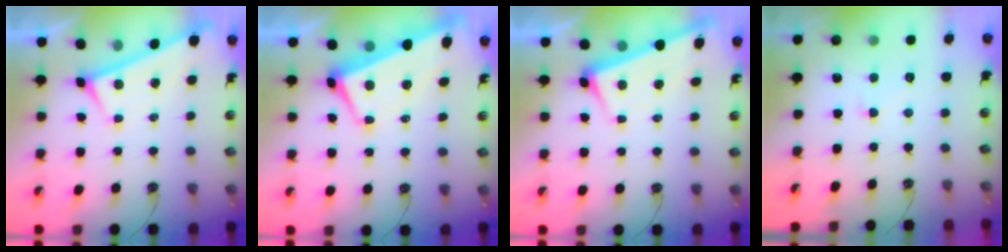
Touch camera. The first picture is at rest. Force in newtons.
{"total": 1.7, "press": 1.0, "slide": 1.3}
{"total": 2.0, "press": 1.9, "slide": 0.6}
{"total": 3.2, "press": 3.1, "slide": 0.7}